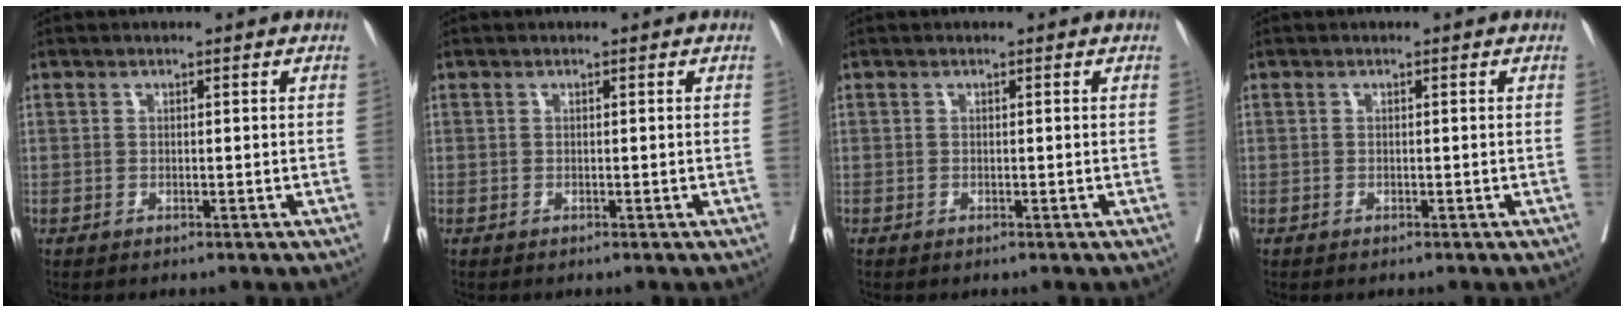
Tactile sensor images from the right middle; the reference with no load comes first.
{"total": 0.0}
{"total": 0.0}
{"total": 0.0}